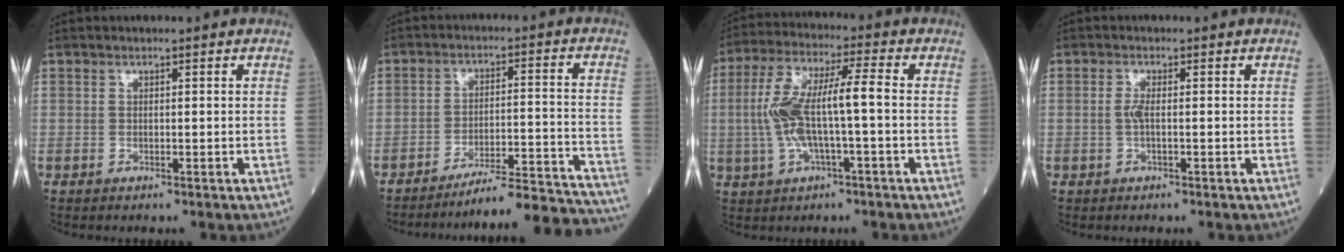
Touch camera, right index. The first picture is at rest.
{"total": 18.7, "force": [-18.1, -0.9, 4.5], "torque": [-0.029, 0.008, -0.246]}
{"total": 11.1, "force": [-0.7, 1.7, 10.9], "torque": [-0.223, 0.023, -0.015]}
{"total": 1.7, "force": [-0.1, 0.3, 1.7], "torque": [-0.039, 0.000, -0.004]}